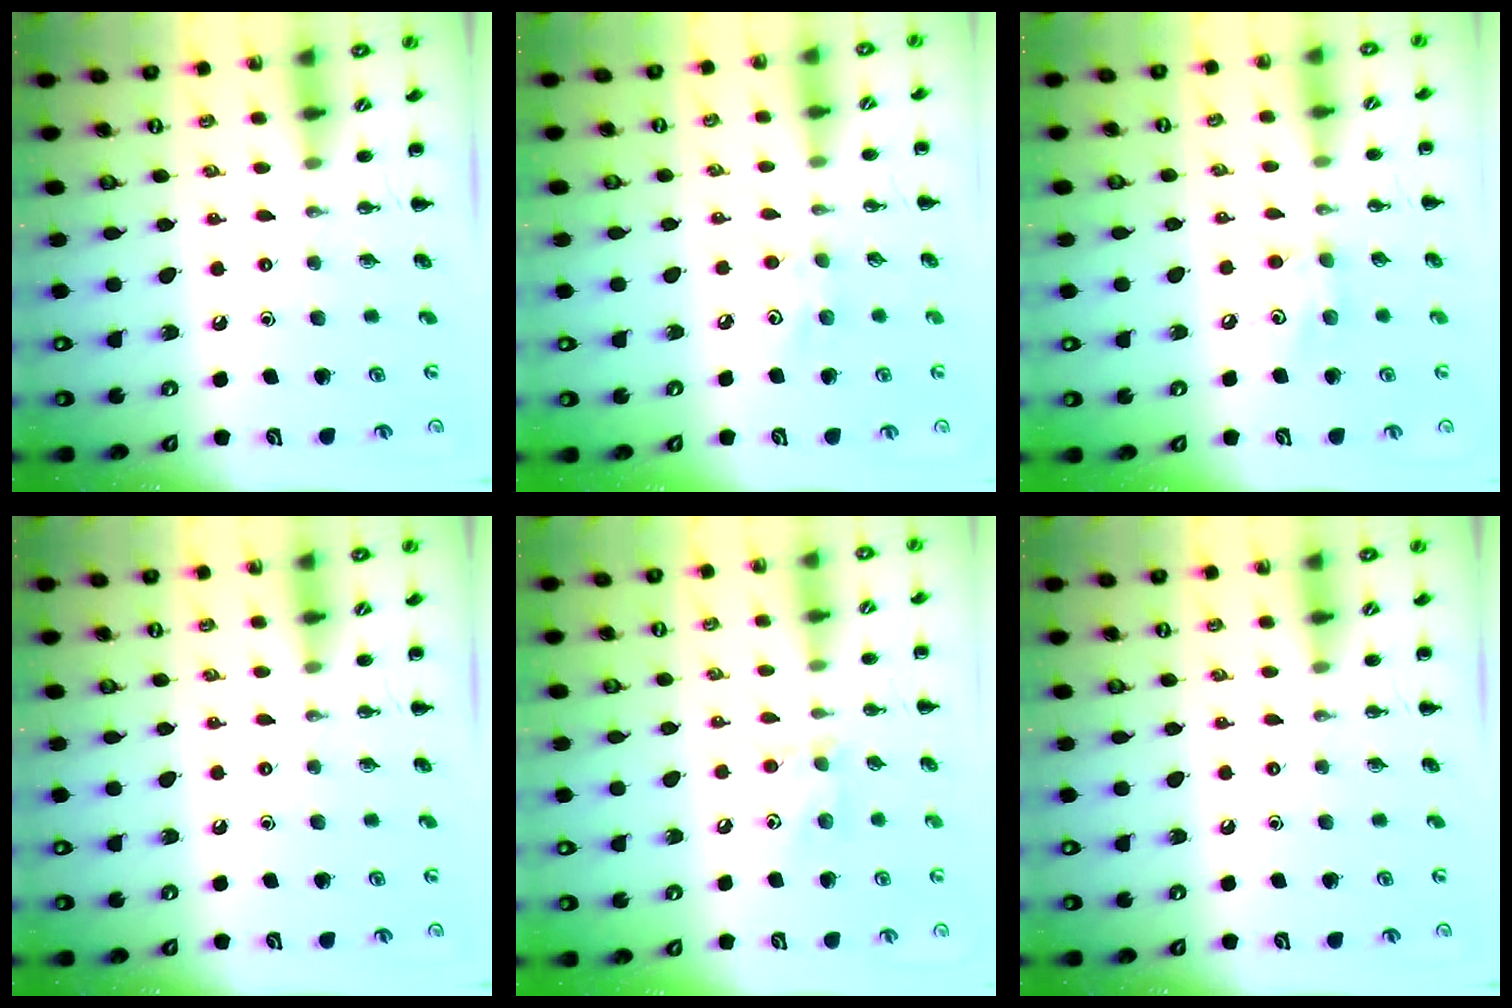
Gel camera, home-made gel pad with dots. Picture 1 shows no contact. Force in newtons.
{"total": 3.8, "press": 3.7, "slide": 0.9}
{"total": 4.9, "press": 4.8, "slide": 1.0}
{"total": 0.0}
{"total": 7.6, "press": 7.5, "slide": 1.4}
{"total": 0.0}